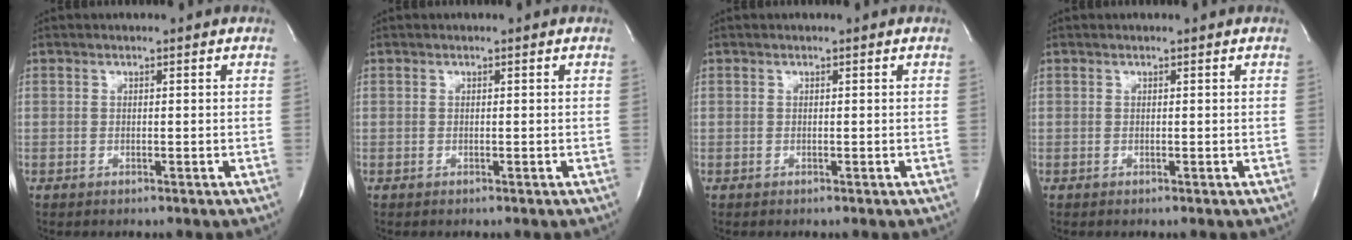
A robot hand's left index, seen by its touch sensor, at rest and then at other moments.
{"total": 0.0}
{"total": 0.0}
{"total": 0.0}